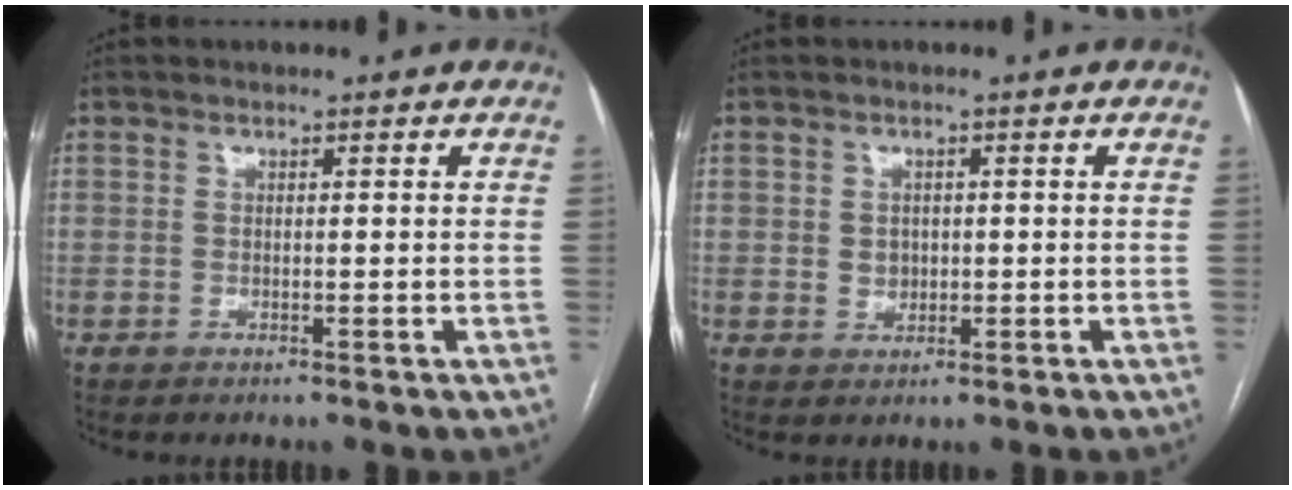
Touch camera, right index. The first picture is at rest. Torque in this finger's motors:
{"motor_torque": [0.00, -0.03, 0.17, 0.00]}